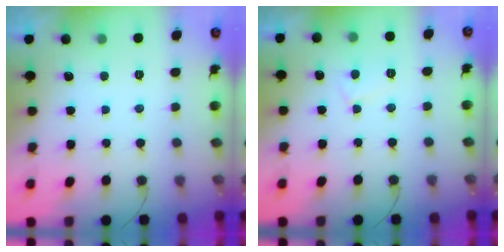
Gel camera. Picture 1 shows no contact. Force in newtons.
{"total": 3.7, "press": 3.7, "slide": 0.3}